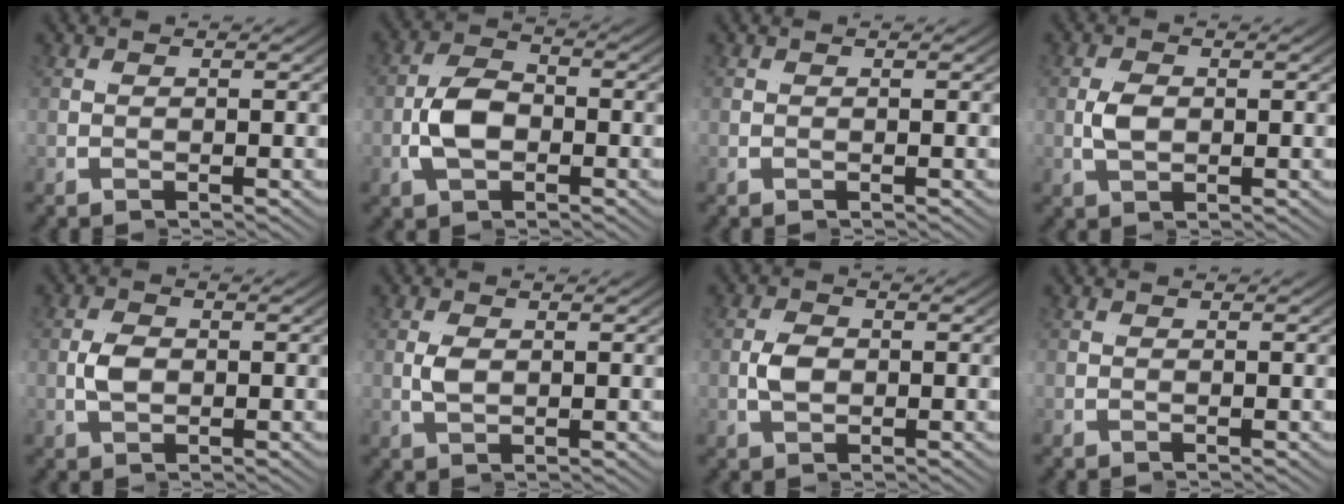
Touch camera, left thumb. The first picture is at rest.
{"total": 5.6, "force": [-1.2, 4.0, 3.8], "torque": [-0.094, -0.013, -0.021]}
{"total": 0.0}
{"total": 1.2, "force": [0.1, 0.9, 0.8], "torque": [-0.031, -0.002, 0.001]}
{"total": 1.6, "force": [-0.1, 1.2, 1.0], "torque": [-0.034, -0.004, -0.001]}
{"total": 1.0, "force": [0.5, 0.6, 0.6], "torque": [-0.024, -0.003, 0.008]}
{"total": 1.9, "force": [-0.1, 1.5, 1.2], "torque": [-0.038, -0.007, -0.001]}
{"total": 0.0}